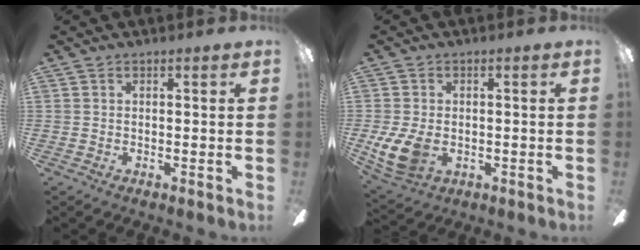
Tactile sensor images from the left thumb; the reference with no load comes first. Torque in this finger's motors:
{"motor_torque": [-0.05, 0.38, 0.09, -0.07, 0.04]}